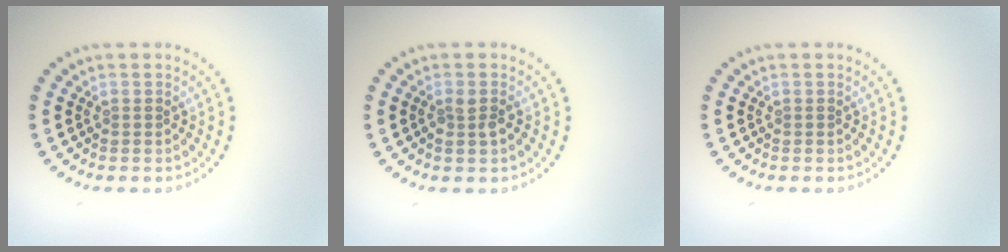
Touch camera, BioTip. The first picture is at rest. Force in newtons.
{"total": 1.1, "press": 1.1, "slide": 0.3}
{"total": 0.0}